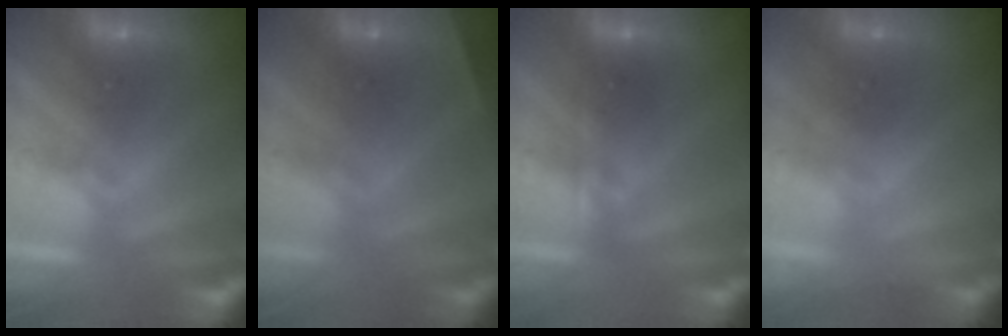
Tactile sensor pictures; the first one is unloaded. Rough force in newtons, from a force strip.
{"total": 2.0}
{"total": 2.3}
{"total": 2.3}